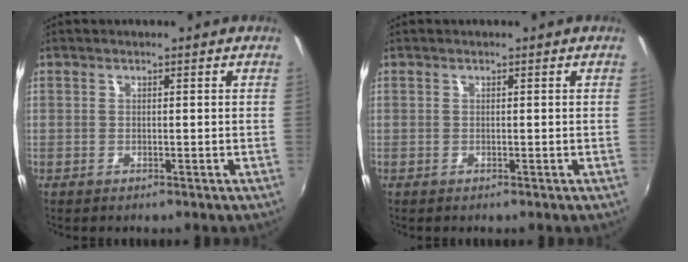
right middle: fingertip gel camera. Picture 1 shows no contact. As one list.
[{"total": 0.0}]